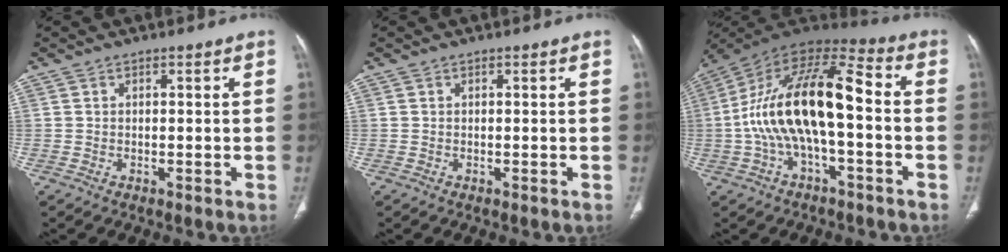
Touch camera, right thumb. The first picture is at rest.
{"total": 0.0}
{"total": 19.2, "force": [-2.0, 7.9, 17.4], "torque": [-0.326, 0.056, -0.040]}